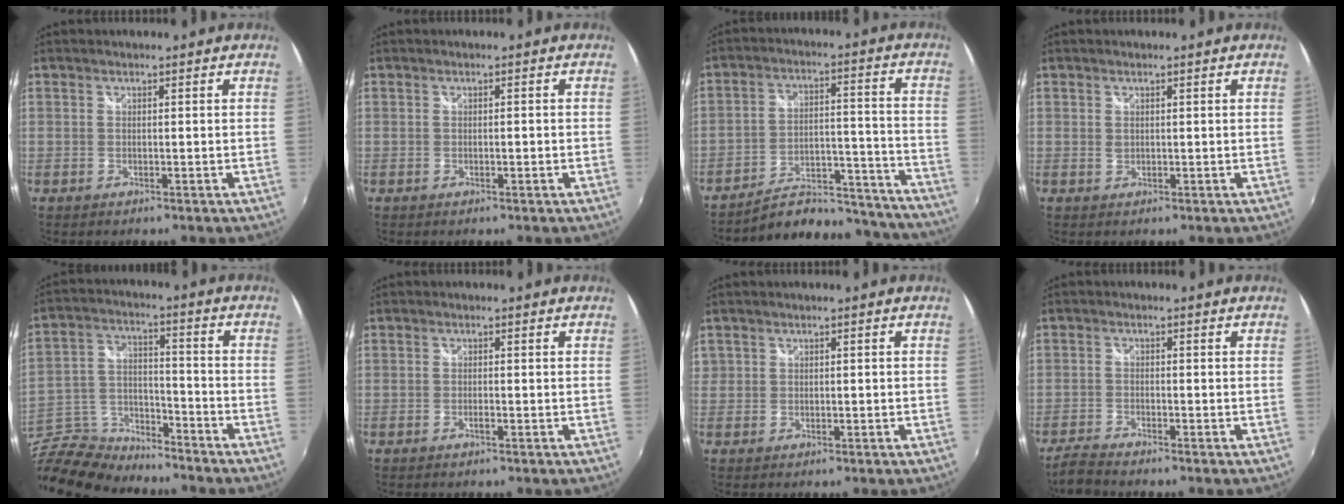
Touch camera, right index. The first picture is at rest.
{"total": 1.0, "force": [-0.3, 0.4, 0.9], "torque": [-0.013, 0.003, -0.005]}
{"total": 22.5, "force": [-21.0, 5.6, 5.8], "torque": [-0.086, 0.036, -0.267]}
{"total": 0.8, "force": [0.3, 0.6, 0.3], "torque": [-0.003, 0.001, 0.006]}
{"total": 19.3, "force": [-16.0, 7.6, 7.6], "torque": [-0.202, -0.012, -0.282]}
{"total": 0.9, "force": [-0.5, 0.2, 0.7], "torque": [-0.014, 0.000, -0.010]}
{"total": 1.2, "force": [0.1, 1.1, 0.4], "torque": [-0.007, 0.004, 0.004]}
{"total": 3.6, "force": [-3.4, 0.2, 1.0], "torque": [-0.037, -0.015, -0.069]}